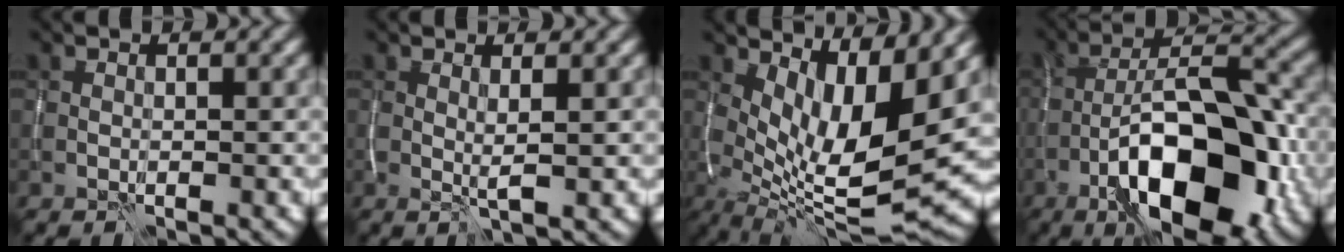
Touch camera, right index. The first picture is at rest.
{"total": 1.3, "force": [0.3, 0.0, 1.2], "torque": [-0.023, -0.006, 0.006]}
{"total": 10.2, "force": [2.3, 3.4, 9.3], "torque": [-0.164, -0.010, 0.048]}
{"total": 13.3, "force": [-6.1, 5.1, 10.7], "torque": [-0.159, 0.011, -0.109]}